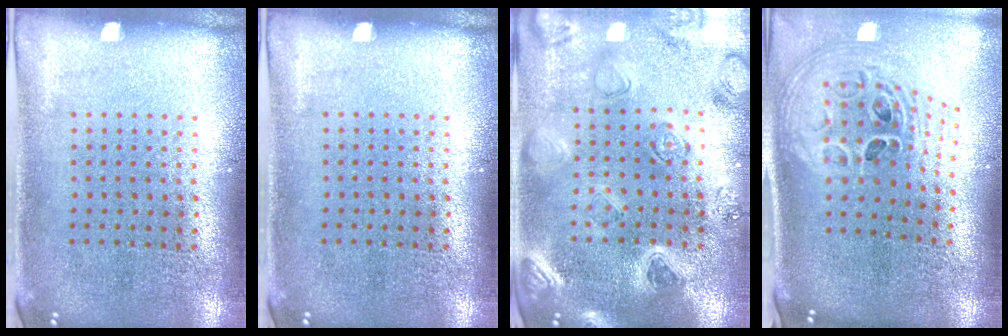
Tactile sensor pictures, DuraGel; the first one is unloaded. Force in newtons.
{"total": 0.0}
{"total": 2.2, "press": 2.2, "slide": 0.4}
{"total": 2.2, "press": 1.6, "slide": 1.5}